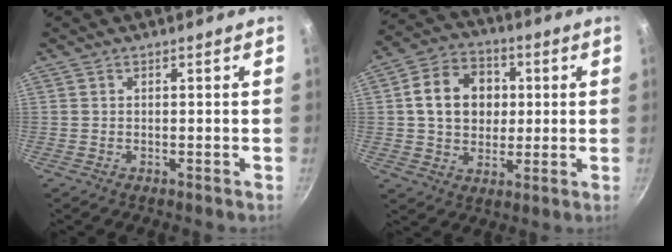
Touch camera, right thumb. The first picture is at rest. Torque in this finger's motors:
{"motor_torque": [0.58, 2.54, 1.06, -0.06, 0.30]}